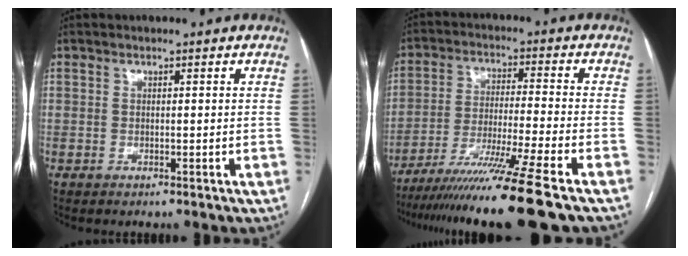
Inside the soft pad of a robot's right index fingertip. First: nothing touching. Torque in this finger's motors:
{"motor_torque": [1.34, -0.80, 1.05, 0.21]}